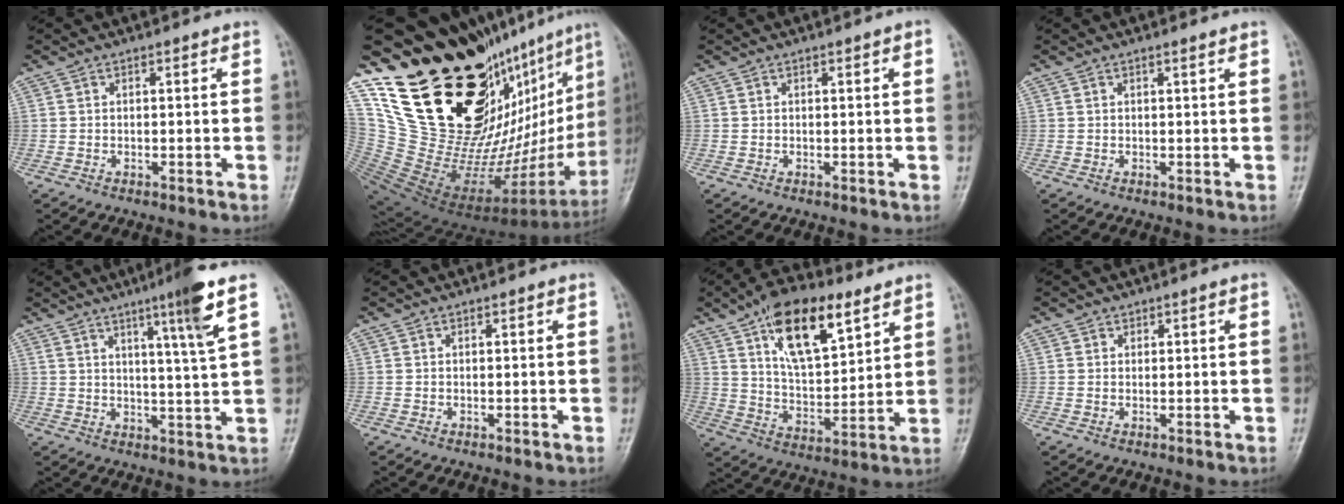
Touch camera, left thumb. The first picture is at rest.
{"total": 39.5, "force": [20.0, 15.1, 30.6], "torque": [-0.390, -0.066, 0.360]}
{"total": 1.0, "force": [0.4, 0.2, 0.9], "torque": [-0.016, 0.001, 0.003]}
{"total": 0.7, "force": [0.5, -0.1, 0.5], "torque": [-0.015, -0.003, 0.010]}
{"total": 9.4, "force": [5.0, -0.8, 8.0], "torque": [-0.128, -0.027, 0.079]}
{"total": 0.0}
{"total": 16.7, "force": [9.1, 7.1, 12.1], "torque": [-0.172, -0.036, 0.159]}
{"total": 0.7, "force": [0.3, 0.5, 0.3], "torque": [0.004, -0.001, 0.004]}